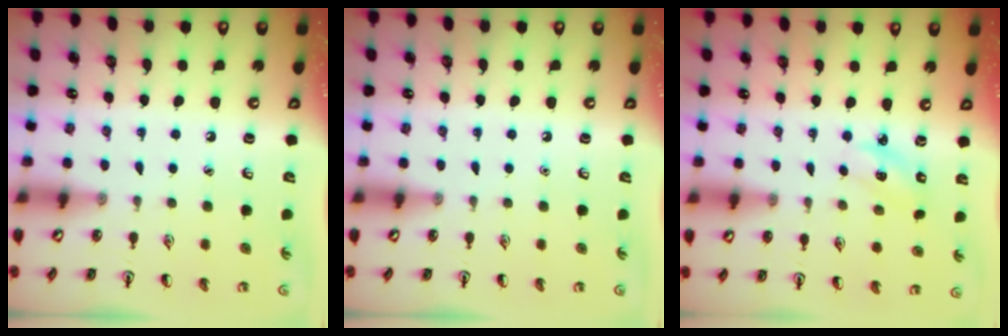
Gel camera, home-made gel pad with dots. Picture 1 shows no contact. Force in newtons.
{"total": 0.0}
{"total": 2.4, "press": 2.3, "slide": 0.5}